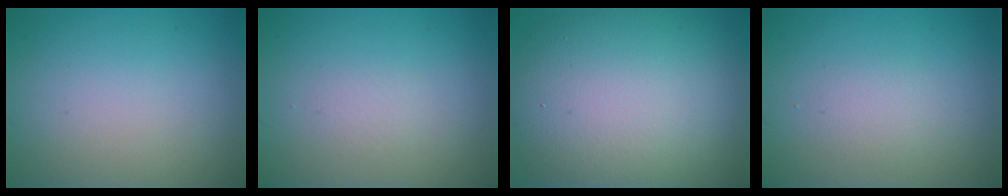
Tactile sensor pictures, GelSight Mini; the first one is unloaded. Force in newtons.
{"total": 0.7, "press": 0.7, "slide": 0.0}
{"total": 13.9, "press": 13.9, "slide": 0.8}
{"total": 1.2, "press": 1.2, "slide": 0.0}